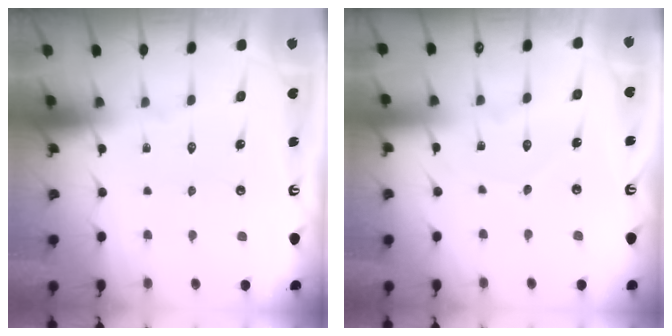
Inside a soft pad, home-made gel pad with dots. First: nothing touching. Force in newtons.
{"total": 5.3, "press": 5.3, "slide": 0.1}